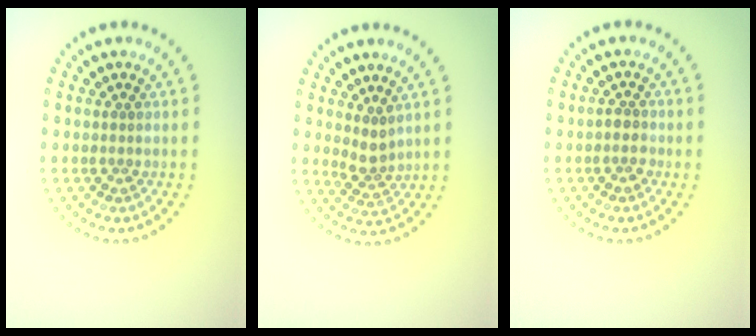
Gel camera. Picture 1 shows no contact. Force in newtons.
{"total": 1.9, "press": 1.5, "slide": 1.2}
{"total": 1.5, "press": 1.3, "slide": 0.8}